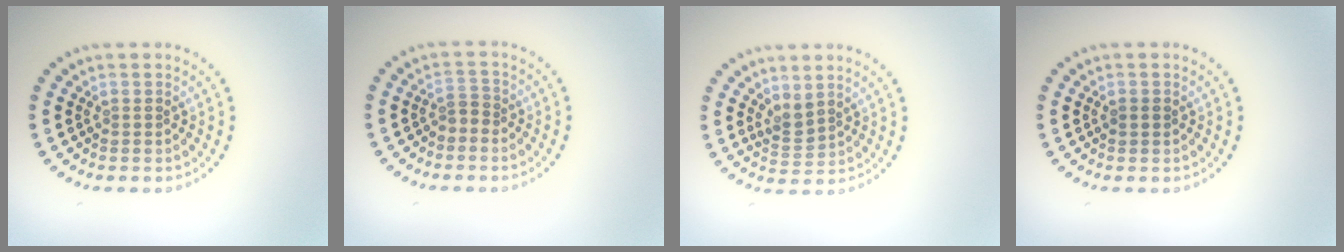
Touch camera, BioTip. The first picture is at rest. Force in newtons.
{"total": 1.3, "press": 1.0, "slide": 0.8}
{"total": 1.7, "press": 1.4, "slide": 1.0}
{"total": 1.1, "press": 1.1, "slide": 0.2}